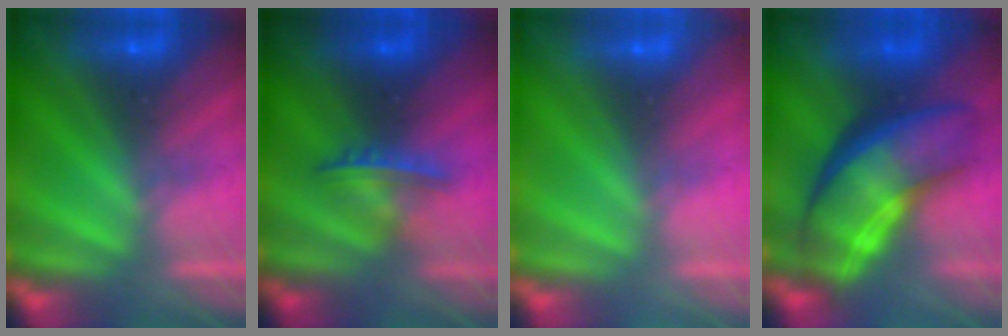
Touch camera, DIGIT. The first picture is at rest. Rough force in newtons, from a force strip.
{"total": 4.2}
{"total": 3.0}
{"total": 10.9}